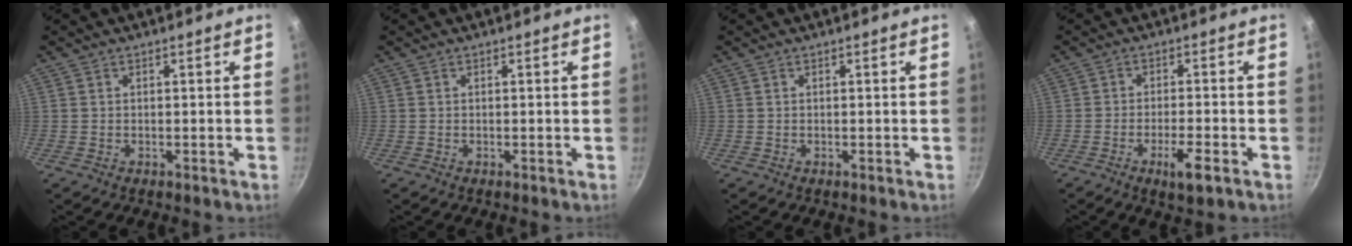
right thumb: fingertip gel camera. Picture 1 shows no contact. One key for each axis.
{"total": 0.0}
{"total": 0.0}
{"total": 5.5, "fx": -2.7, "fy": 1.1, "fz": 4.6, "tx": -0.079, "ty": 0.010, "tz": -0.043}